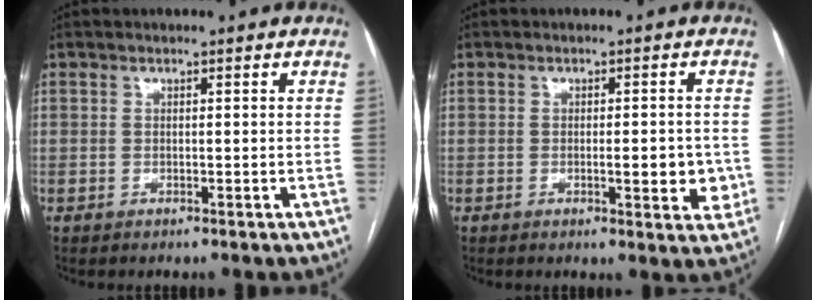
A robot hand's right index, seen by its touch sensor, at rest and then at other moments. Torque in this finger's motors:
{"motor_torque": [0.54, -0.12, 0.11, 0.03]}